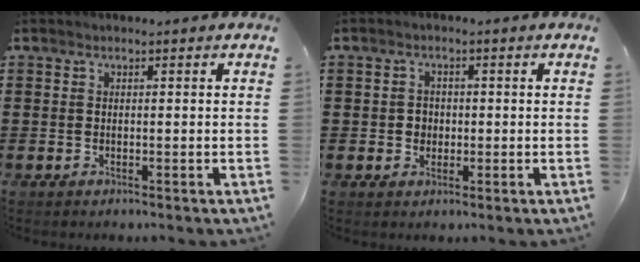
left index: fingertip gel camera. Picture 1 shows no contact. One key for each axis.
{"total": 2.1, "fx": -0.1, "fy": 2.0, "fz": 0.5, "tx": -0.018, "ty": 0.008, "tz": -0.006}